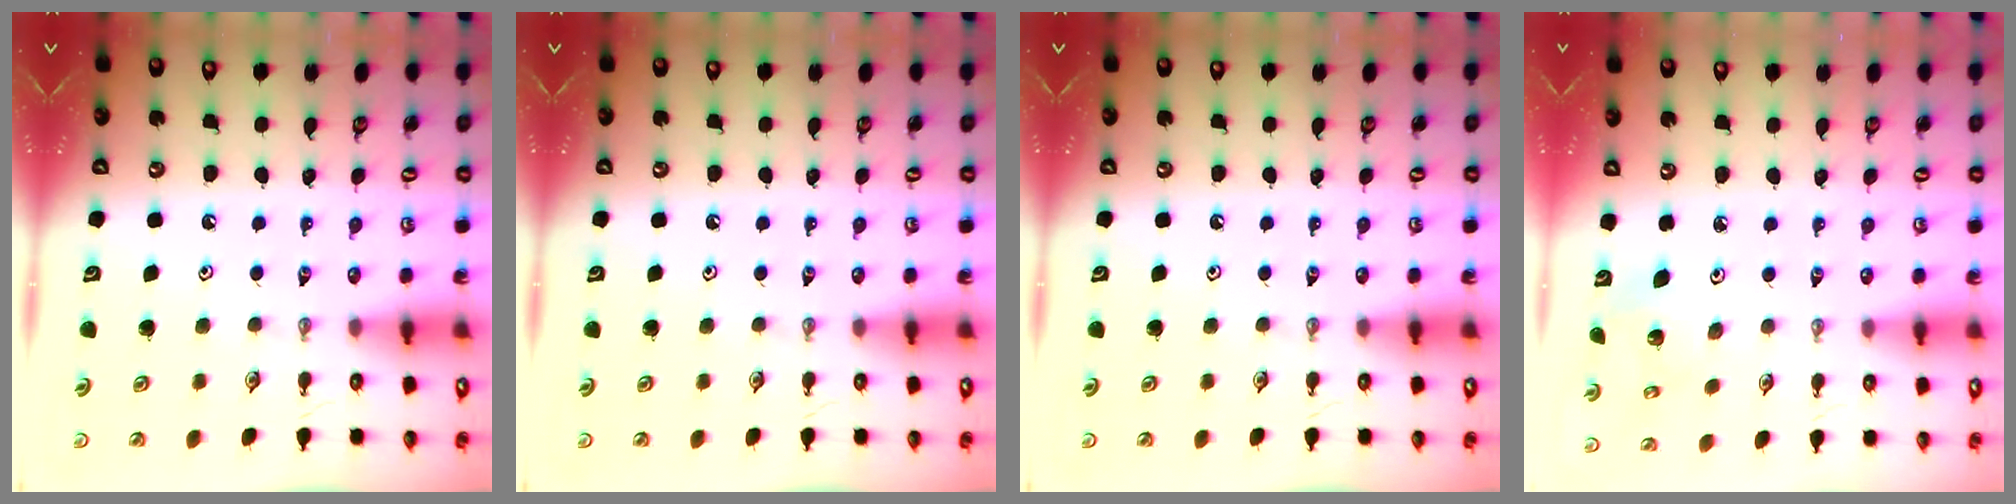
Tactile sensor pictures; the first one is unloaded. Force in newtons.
{"total": 0.0}
{"total": 0.0}
{"total": 2.8, "press": 2.8, "slide": 0.2}